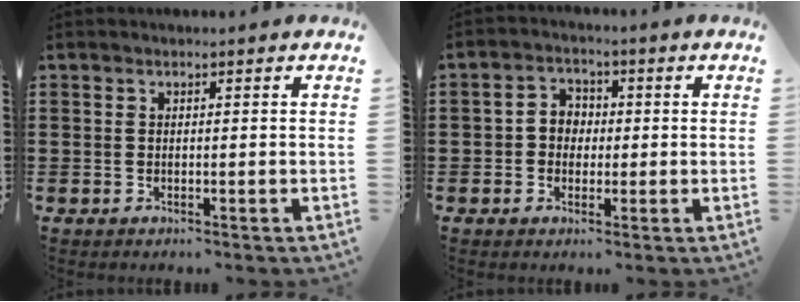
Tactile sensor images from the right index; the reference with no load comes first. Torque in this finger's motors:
{"motor_torque": [0.77, -0.42, 0.36, 0.07]}